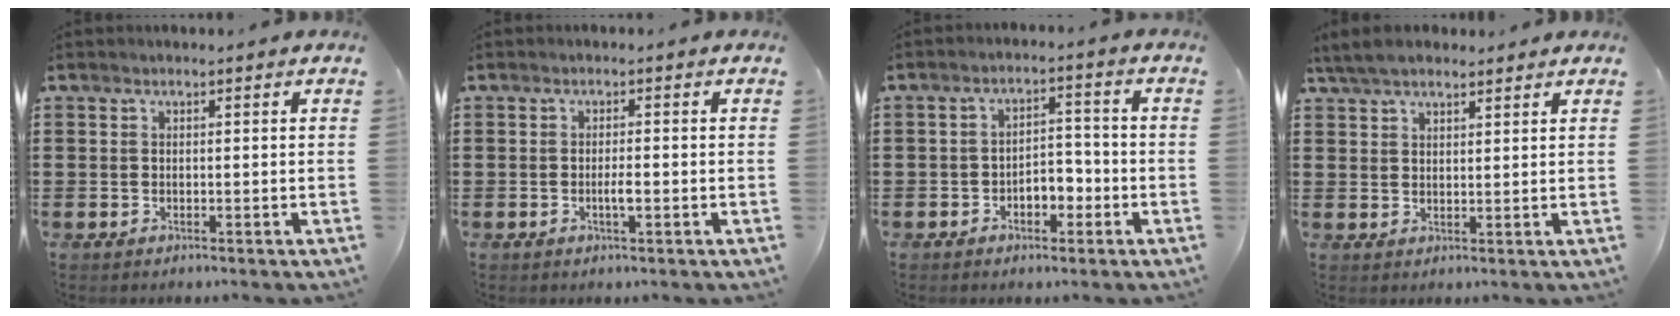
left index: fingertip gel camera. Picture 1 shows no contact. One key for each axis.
{"total": 2.0, "fx": -0.6, "fy": 0.4, "fz": 1.9, "tx": -0.035, "ty": 0.002, "tz": -0.011}
{"total": 3.9, "fx": -2.3, "fy": 2.3, "fz": 2.2, "tx": -0.043, "ty": 0.009, "tz": -0.048}
{"total": 4.5, "fx": 3.9, "fy": 1.4, "fz": 1.8, "tx": -0.047, "ty": 0.000, "tz": 0.073}